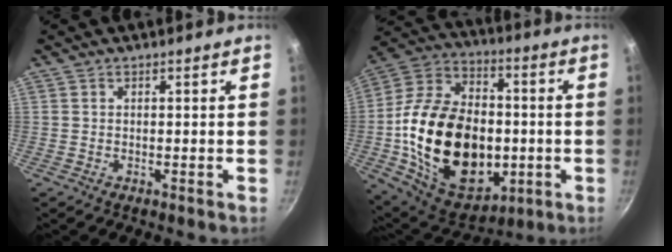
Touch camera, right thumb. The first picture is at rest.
{"total": 29.7, "force": [-3.3, 19.8, 21.9], "torque": [-0.352, 0.024, -0.047]}